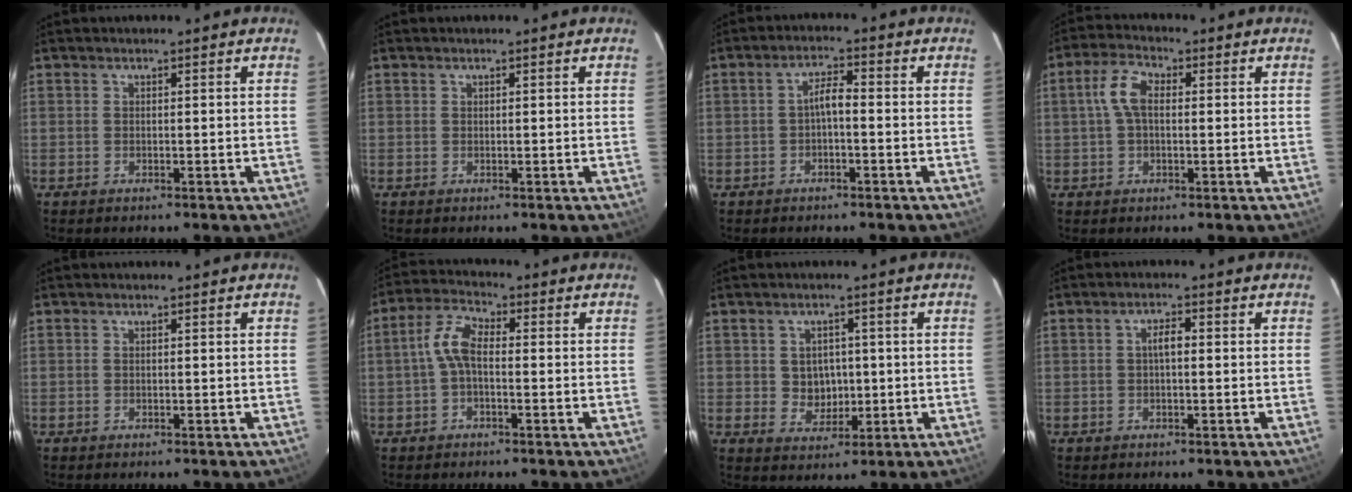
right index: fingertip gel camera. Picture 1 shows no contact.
{"total": 0.0}
{"total": 2.9, "force": [-0.9, 0.9, 2.6], "torque": [-0.050, 0.011, -0.015]}
{"total": 5.8, "force": [0.7, 3.1, 4.9], "torque": [-0.101, 0.017, 0.013]}
{"total": 0.0}
{"total": 5.4, "force": [-0.7, 2.5, 4.8], "torque": [-0.106, 0.020, -0.017]}
{"total": 4.8, "force": [0.2, 4.4, 2.0], "torque": [-0.036, 0.008, 0.013]}
{"total": 2.3, "force": [0.1, 0.9, 2.2], "torque": [-0.041, 0.009, 0.002]}